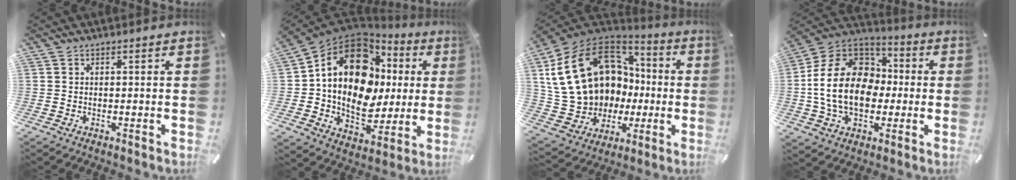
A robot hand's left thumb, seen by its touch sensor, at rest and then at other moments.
{"total": 20.3, "force": [4.1, 15.1, 12.9], "torque": [-0.222, -0.022, 0.072]}
{"total": 22.3, "force": [5.1, 18.0, 12.1], "torque": [-0.267, -0.034, 0.130]}
{"total": 19.2, "force": [-2.0, 14.8, 12.0], "torque": [-0.254, 0.022, -0.035]}